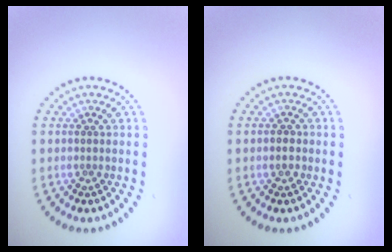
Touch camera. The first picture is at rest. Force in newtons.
{"total": 1.1, "press": 1.0, "slide": 0.2}